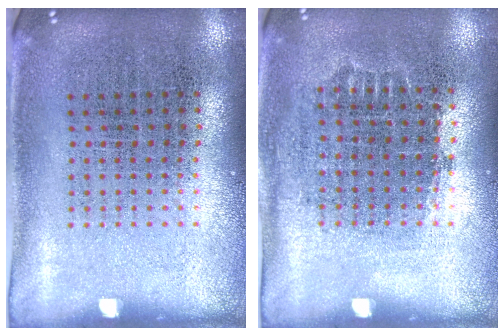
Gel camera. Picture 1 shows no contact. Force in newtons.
{"total": 0.8, "press": 0.8, "slide": 0.3}